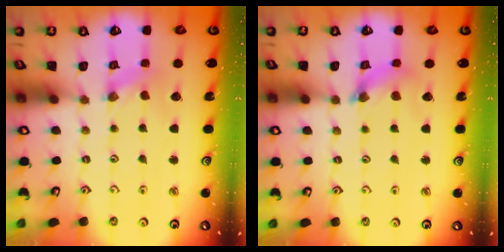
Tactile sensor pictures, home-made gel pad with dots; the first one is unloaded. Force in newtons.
{"total": 4.9, "press": 4.8, "slide": 0.3}